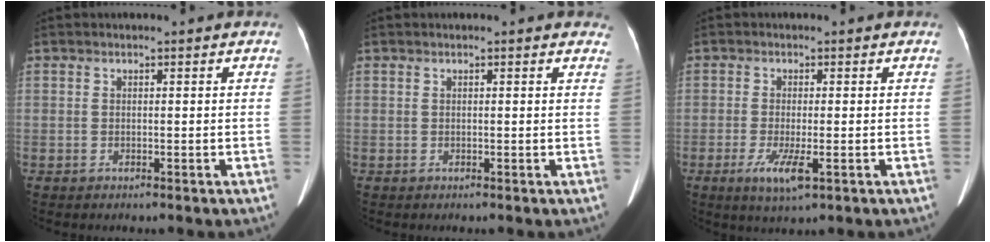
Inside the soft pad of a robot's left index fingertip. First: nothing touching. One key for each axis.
{"total": 4.0, "fx": 3.6, "fy": 1.0, "fz": 1.6, "tx": -0.009, "ty": 0.017, "tz": 0.028}
{"total": 4.3, "fx": -1.4, "fy": 0.8, "fz": 3.9, "tx": -0.074, "ty": -0.010, "tz": -0.021}